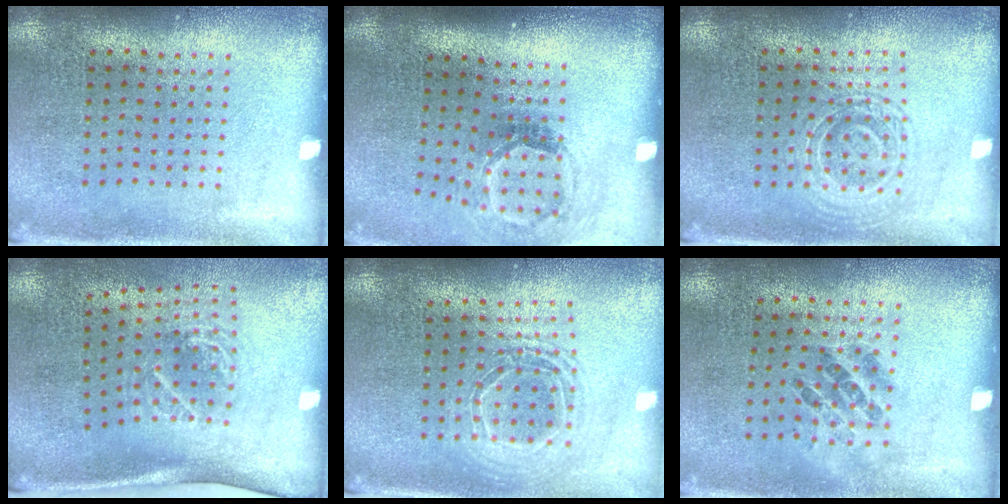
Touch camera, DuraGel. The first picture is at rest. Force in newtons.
{"total": 1.8, "press": 1.1, "slide": 1.4}
{"total": 1.4, "press": 1.3, "slide": 0.3}
{"total": 2.0, "press": 1.3, "slide": 1.5}
{"total": 1.6, "press": 1.4, "slide": 0.9}
{"total": 1.1, "press": 0.6, "slide": 0.9}